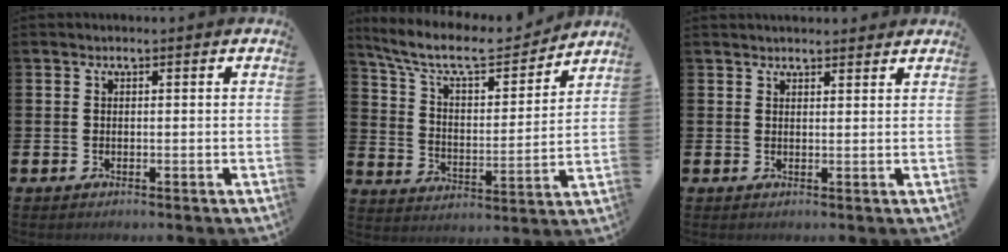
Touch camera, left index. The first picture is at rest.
{"total": 9.3, "force": [8.1, 2.8, 3.6], "torque": [-0.101, -0.054, 0.138]}
{"total": 1.7, "force": [1.7, 0.2, 0.0], "torque": [0.011, -0.011, 0.028]}